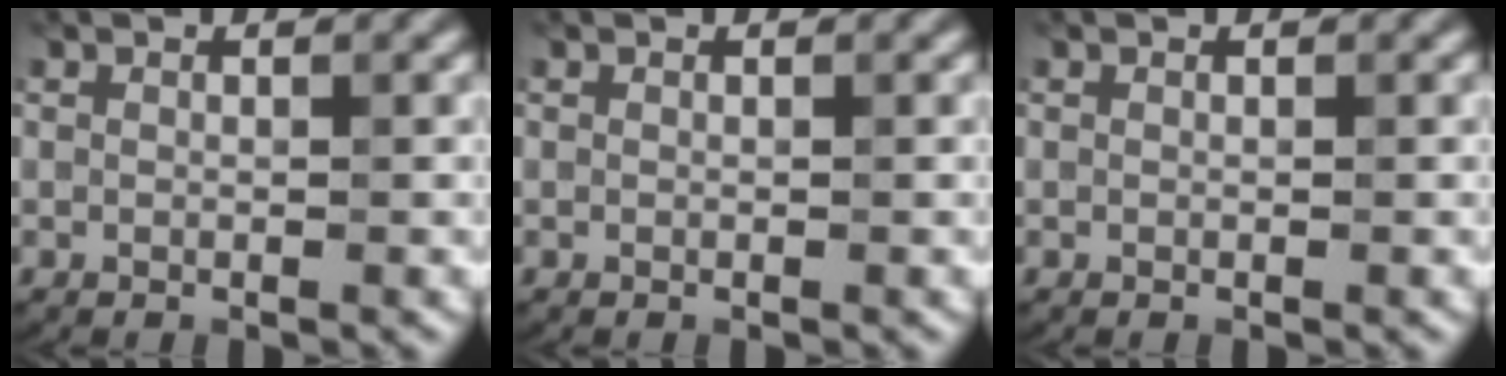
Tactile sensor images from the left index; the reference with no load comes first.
{"total": 0.0}
{"total": 0.0}